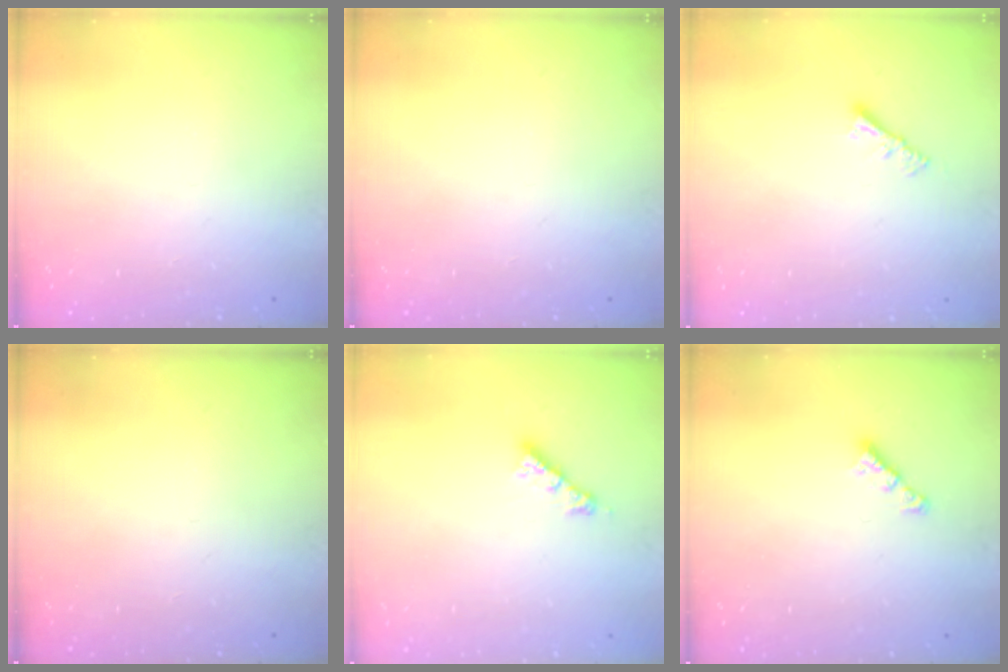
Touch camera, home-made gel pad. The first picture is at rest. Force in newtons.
{"total": 0.0}
{"total": 3.5, "press": 3.5, "slide": 0.3}
{"total": 0.0}
{"total": 3.3, "press": 3.3, "slide": 0.2}
{"total": 3.4, "press": 3.3, "slide": 0.6}